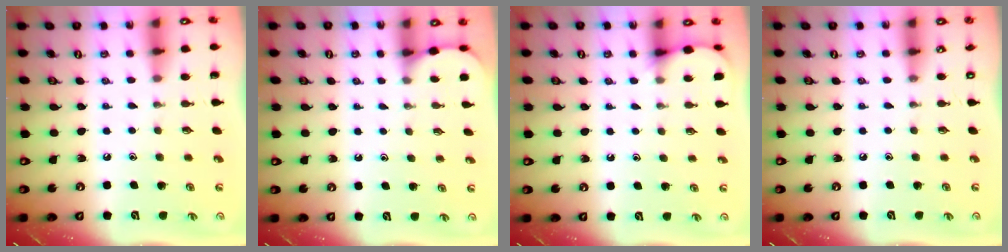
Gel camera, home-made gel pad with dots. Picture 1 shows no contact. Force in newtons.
{"total": 1.8, "press": 1.8, "slide": 0.2}
{"total": 3.3, "press": 3.3, "slide": 0.3}
{"total": 0.0}